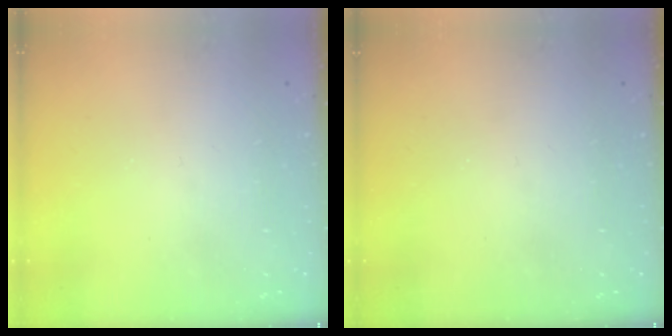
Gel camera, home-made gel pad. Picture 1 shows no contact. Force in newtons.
{"total": 0.0}